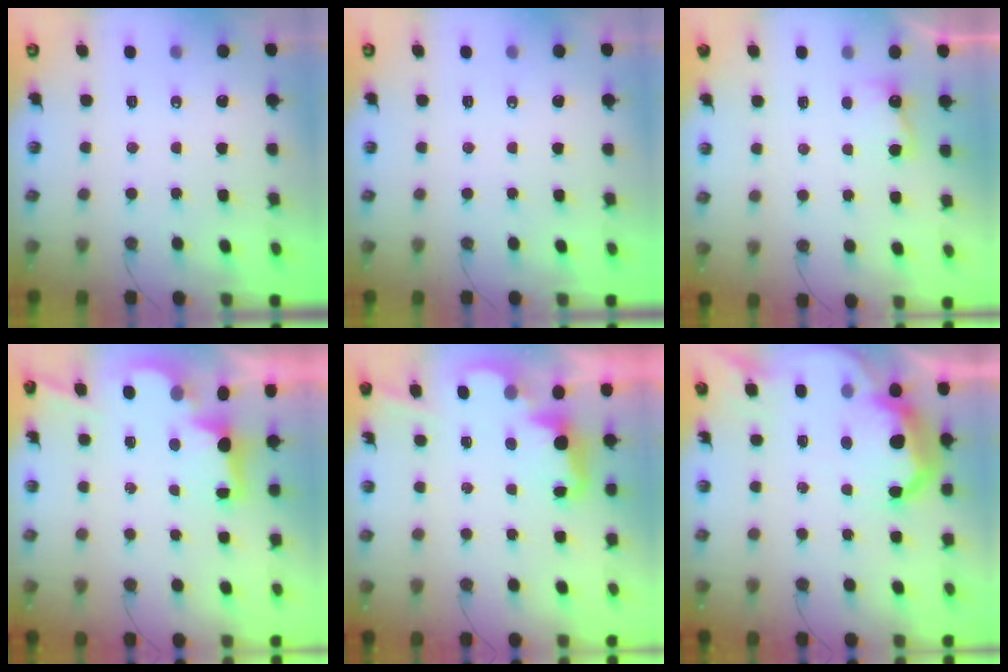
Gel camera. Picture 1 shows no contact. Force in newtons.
{"total": 0.0}
{"total": 3.0, "press": 2.8, "slide": 0.9}
{"total": 2.6, "press": 2.5, "slide": 0.8}
{"total": 2.4, "press": 2.3, "slide": 0.5}
{"total": 14.4, "press": 14.3, "slide": 1.0}